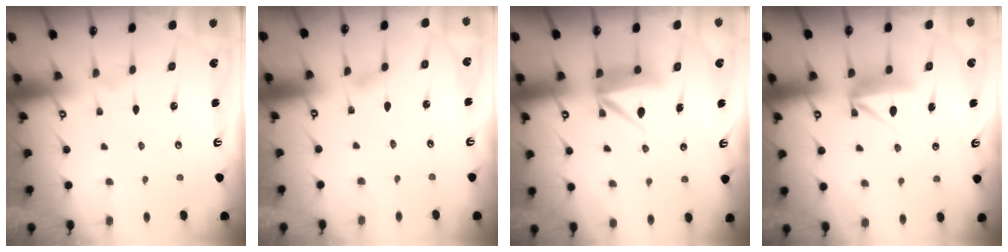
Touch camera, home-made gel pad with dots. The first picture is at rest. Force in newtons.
{"total": 2.0, "press": 2.0, "slide": 0.3}
{"total": 7.9, "press": 7.8, "slide": 0.7}
{"total": 8.0, "press": 8.0, "slide": 0.4}